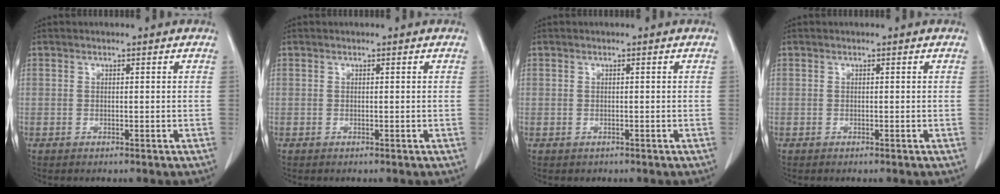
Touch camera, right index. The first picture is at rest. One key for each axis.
{"total": 0.0}
{"total": 0.6, "fx": 0.0, "fy": 0.6, "fz": 0.0, "tx": 0.004, "ty": 0.004, "tz": -0.001}
{"total": 0.0}